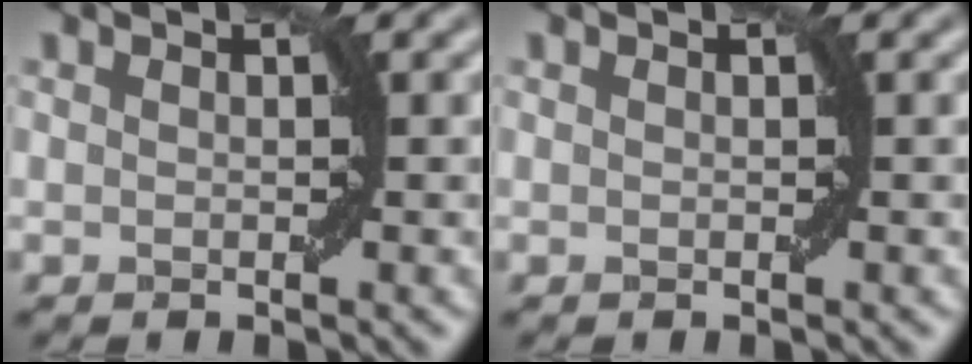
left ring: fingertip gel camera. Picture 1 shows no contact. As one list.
[{"total": 0.0}]